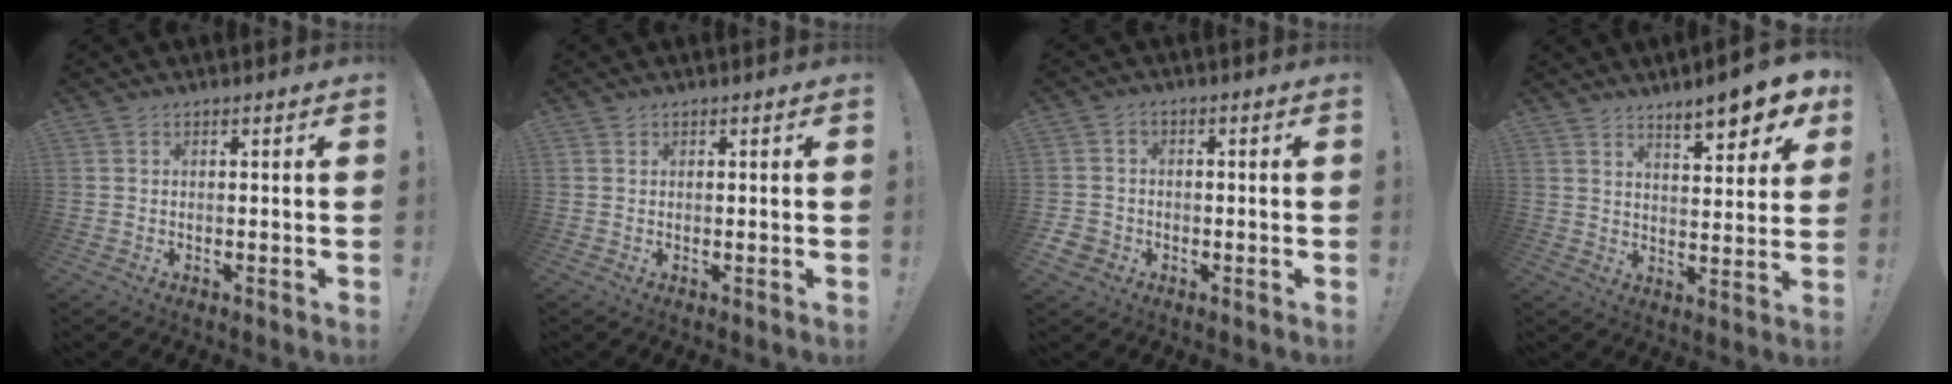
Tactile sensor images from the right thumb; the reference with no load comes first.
{"total": 0.6, "force": [0.4, 0.4, -0.1], "torque": [0.011, -0.002, 0.006]}
{"total": 4.0, "force": [-1.4, 3.6, 1.1], "torque": [-0.025, 0.004, -0.028]}
{"total": 9.7, "force": [7.0, 1.7, 6.6], "torque": [-0.092, -0.047, 0.115]}